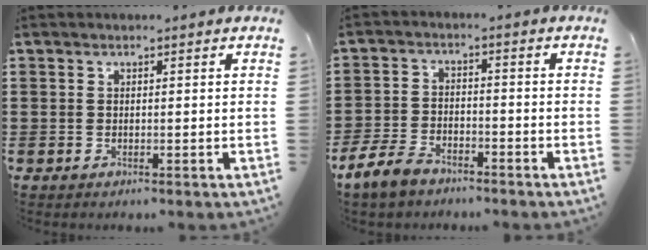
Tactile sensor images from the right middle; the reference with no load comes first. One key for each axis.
{"total": 5.5, "fx": -4.5, "fy": 2.1, "fz": 2.3, "tx": -0.073, "ty": -0.002, "tz": -0.097}